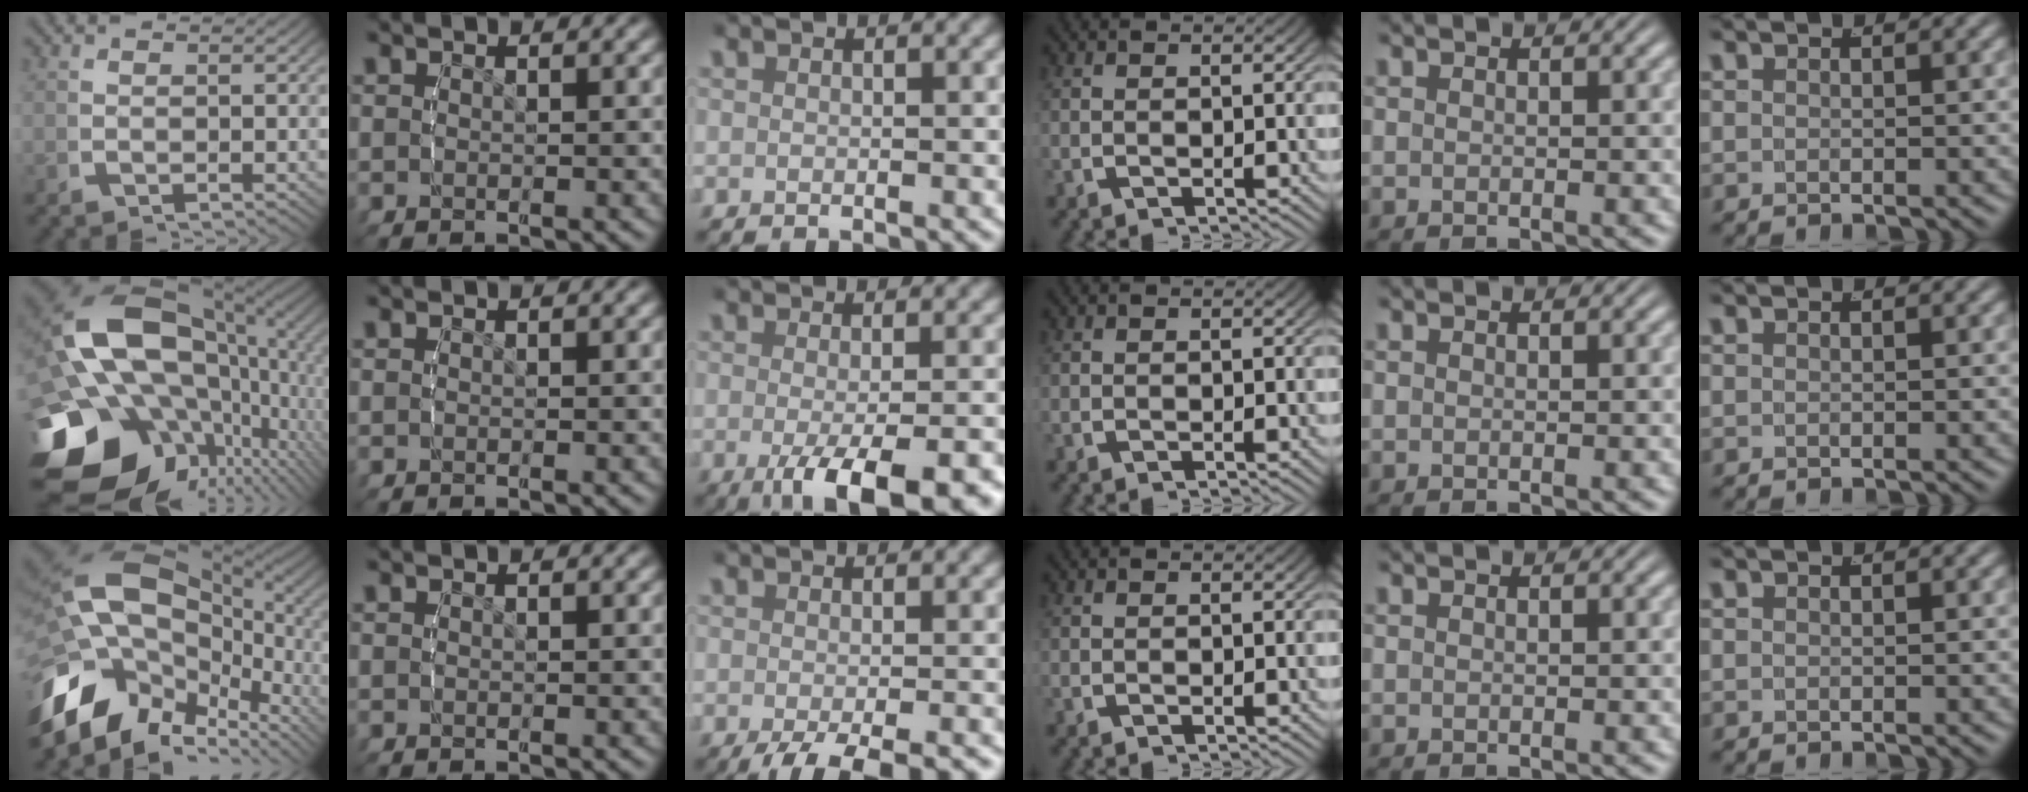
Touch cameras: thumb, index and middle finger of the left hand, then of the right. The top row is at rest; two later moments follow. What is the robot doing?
{"motion": "lift_and_place", "object": "lipstick"}